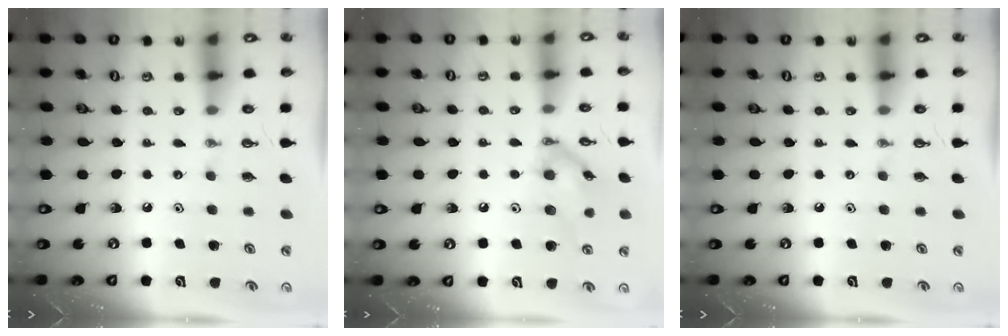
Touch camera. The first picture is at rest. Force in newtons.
{"total": 12.2, "press": 12.2, "slide": 0.5}
{"total": 0.0}